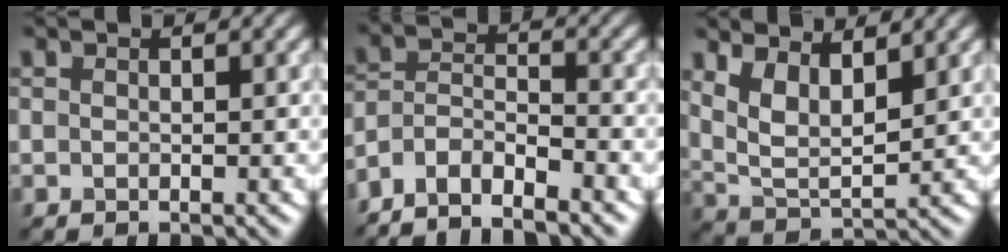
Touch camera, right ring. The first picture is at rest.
{"total": 5.7, "force": [-5.0, 1.5, 2.4], "torque": [-0.040, -0.003, -0.100]}
{"total": 5.0, "force": [2.4, 2.2, 3.7], "torque": [-0.084, -0.013, 0.052]}